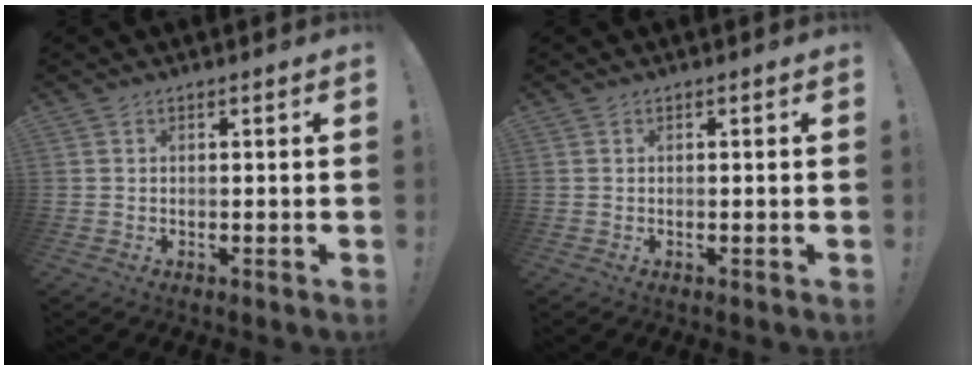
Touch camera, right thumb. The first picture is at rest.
{"total": 0.0}